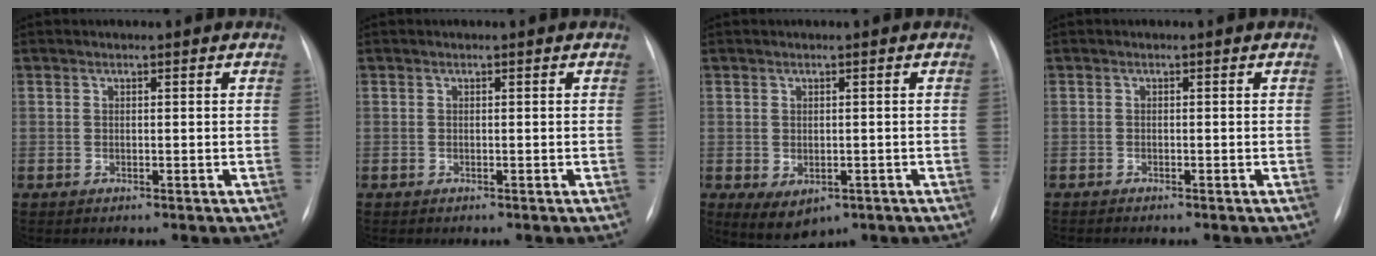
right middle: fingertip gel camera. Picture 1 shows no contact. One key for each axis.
{"total": 0.0}
{"total": 5.3, "fx": -2.3, "fy": 3.3, "fz": 3.4, "tx": -0.052, "ty": -0.004, "tz": -0.019}
{"total": 1.1, "fx": -1.0, "fy": 0.0, "fz": 0.5, "tx": -0.007, "ty": -0.002, "tz": -0.015}